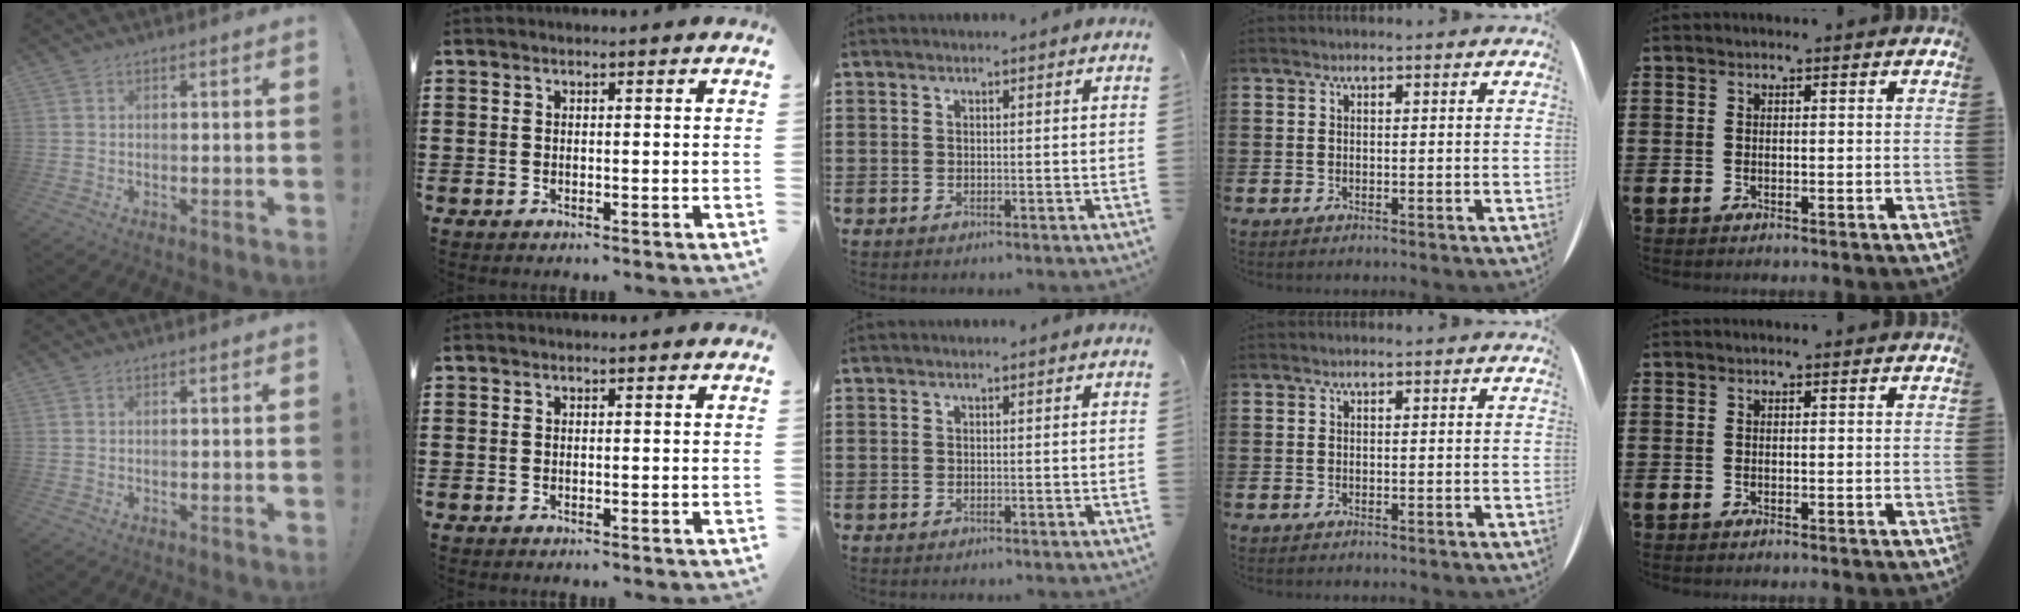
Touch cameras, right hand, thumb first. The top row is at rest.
{}